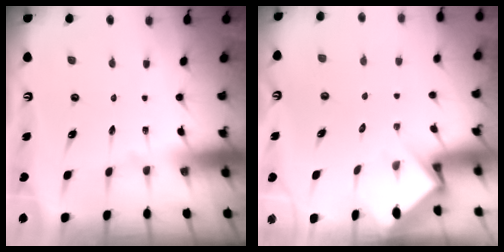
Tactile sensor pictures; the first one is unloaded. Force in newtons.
{"total": 3.6, "press": 3.6, "slide": 0.2}